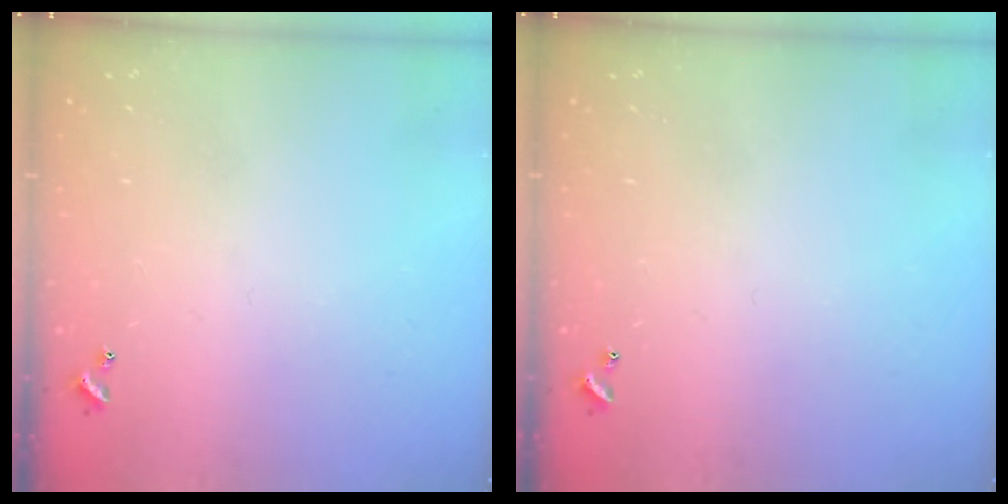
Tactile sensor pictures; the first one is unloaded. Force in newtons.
{"total": 0.0}